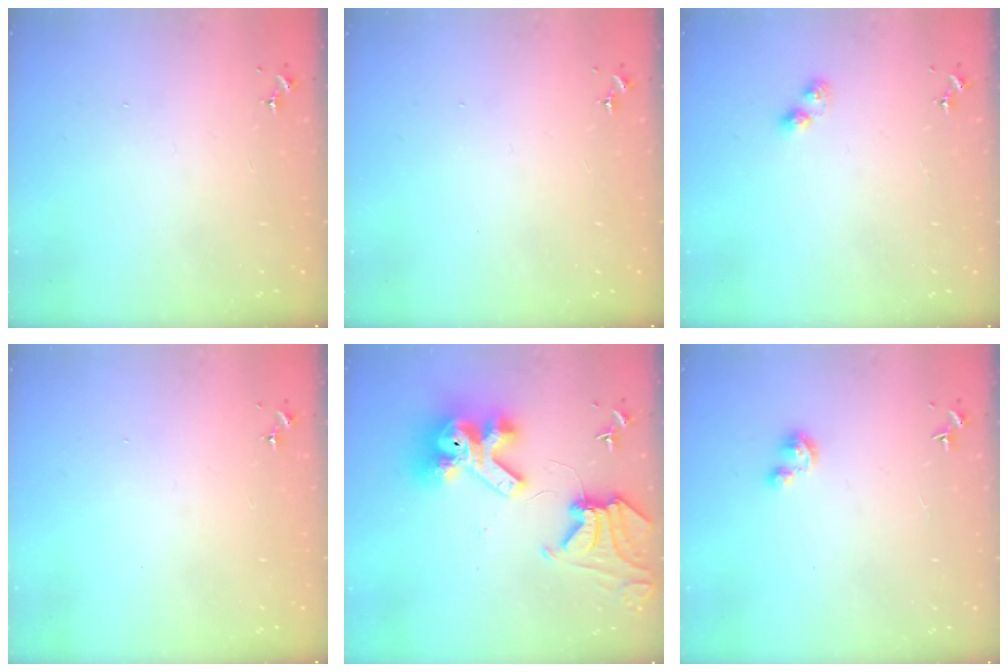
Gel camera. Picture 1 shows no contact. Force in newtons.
{"total": 0.0}
{"total": 2.8, "press": 2.8, "slide": 0.5}
{"total": 0.0}
{"total": 19.4, "press": 19.2, "slide": 2.6}
{"total": 3.0, "press": 2.9, "slide": 0.3}